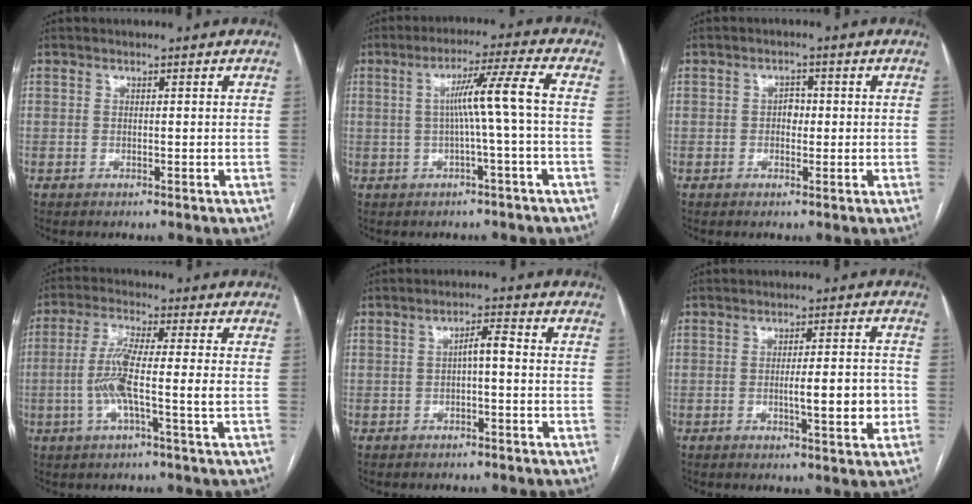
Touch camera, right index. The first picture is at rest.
{"total": 7.2, "force": [-0.3, -1.6, 7.0], "torque": [-0.118, 0.019, 0.002]}
{"total": 2.0, "force": [-0.1, 1.4, 1.4], "torque": [-0.017, 0.005, -0.003]}
{"total": 7.9, "force": [-1.3, 0.0, 7.8], "torque": [-0.161, 0.003, -0.029]}
{"total": 2.9, "force": [-0.3, 0.6, 2.8], "torque": [-0.046, 0.011, -0.004]}
{"total": 6.6, "force": [-1.3, 0.9, 6.4], "torque": [-0.095, -0.001, -0.016]}